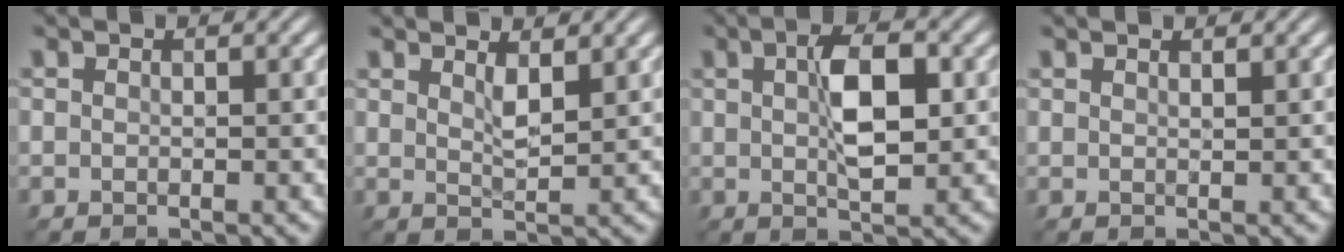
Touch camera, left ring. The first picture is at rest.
{"total": 1.5, "force": [1.2, 0.1, 0.9], "torque": [-0.020, 0.000, 0.024]}
{"total": 4.6, "force": [0.9, 1.7, 4.2], "torque": [-0.077, 0.006, 0.015]}
{"total": 0.5, "force": [0.4, -0.3, -0.2], "torque": [0.005, 0.002, 0.007]}